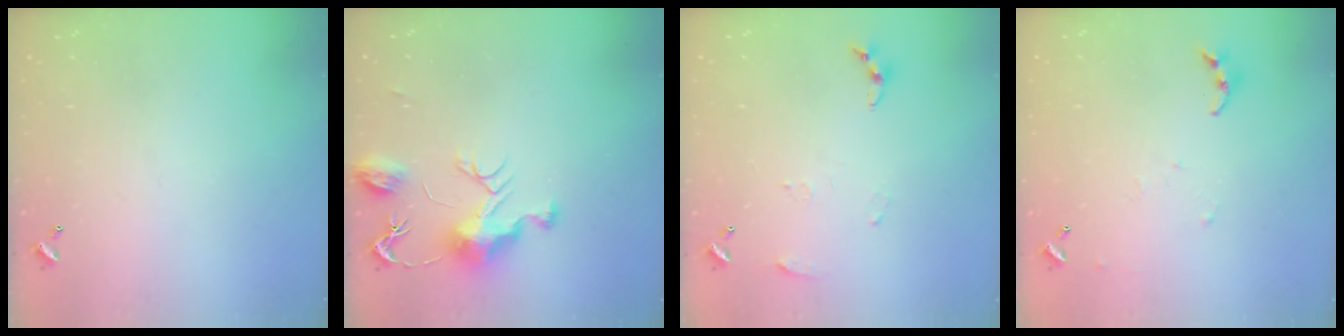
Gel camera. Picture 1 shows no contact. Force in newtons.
{"total": 9.4, "press": 9.4, "slide": 0.3}
{"total": 6.4, "press": 6.4, "slide": 0.7}
{"total": 4.1, "press": 4.1, "slide": 0.4}